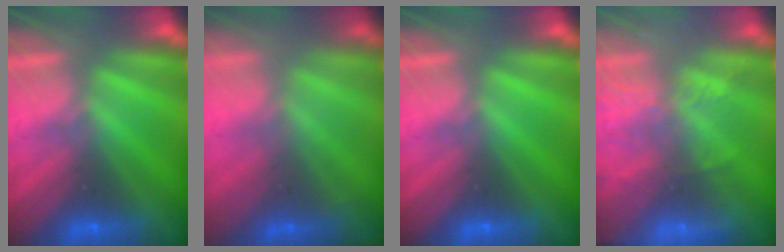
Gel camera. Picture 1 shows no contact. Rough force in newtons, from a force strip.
{"total": 1.7}
{"total": 0.0}
{"total": 6.3}